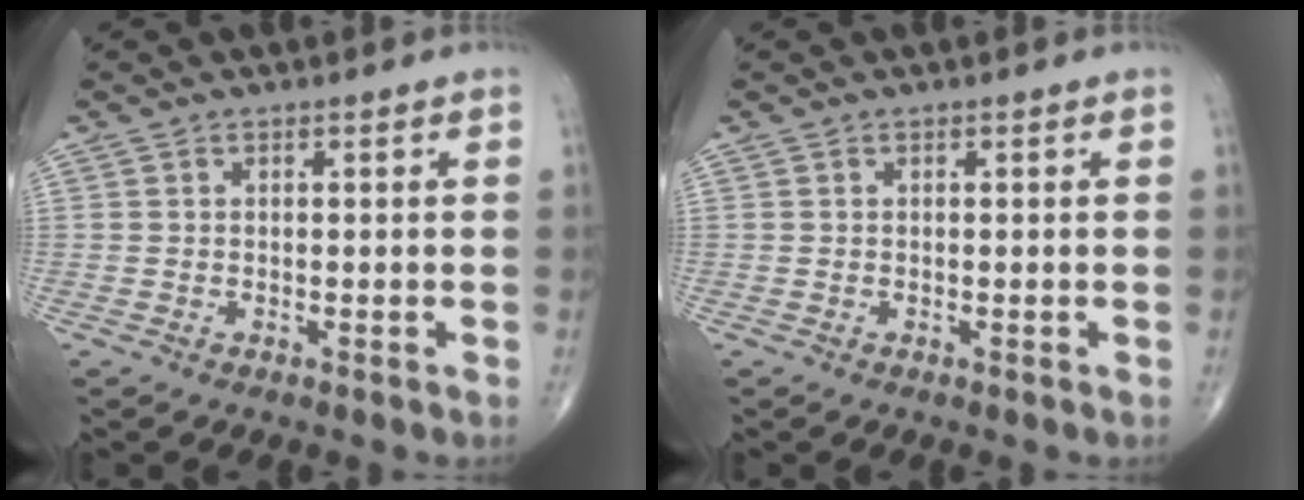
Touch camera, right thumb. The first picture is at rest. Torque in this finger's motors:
{"motor_torque": [0.04, 0.05, 0.11, 0.11, 0.00]}